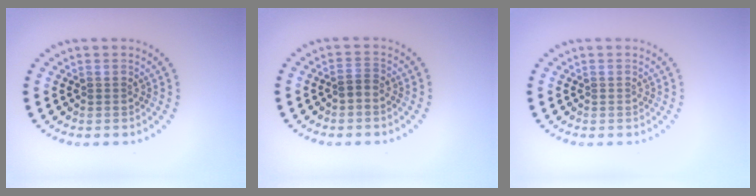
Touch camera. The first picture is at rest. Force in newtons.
{"total": 1.1, "press": 1.0, "slide": 0.5}
{"total": 0.0}